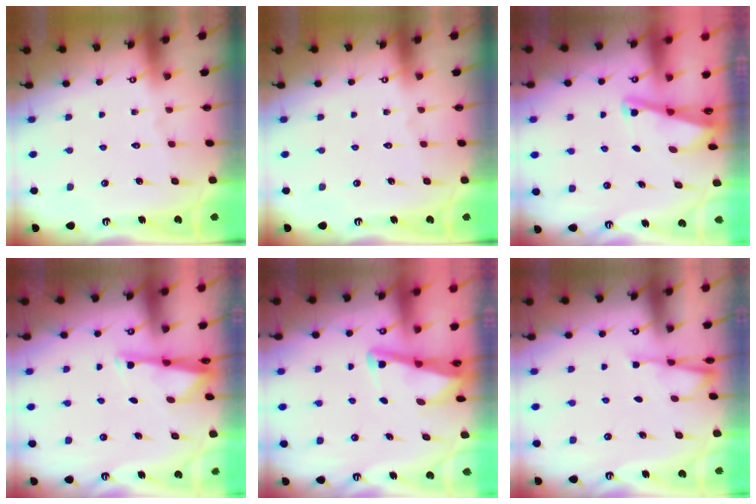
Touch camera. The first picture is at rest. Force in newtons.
{"total": 0.0}
{"total": 2.0, "press": 2.0, "slide": 0.3}
{"total": 3.0, "press": 2.9, "slide": 0.6}
{"total": 2.8, "press": 2.8, "slide": 0.4}
{"total": 2.5, "press": 2.4, "slide": 0.4}